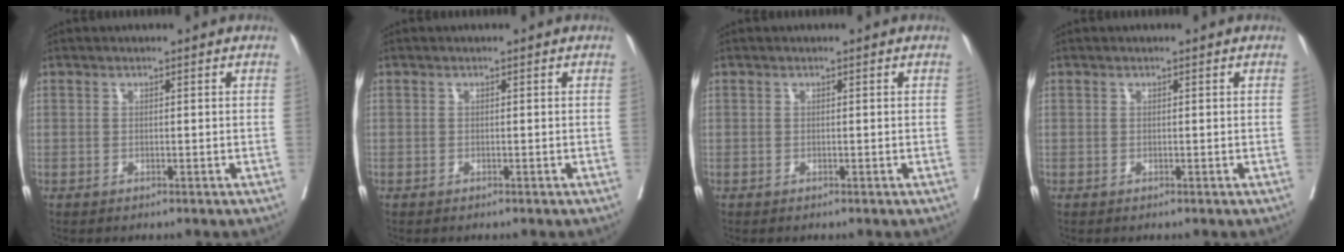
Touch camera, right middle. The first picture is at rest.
{"total": 0.0}
{"total": 0.0}
{"total": 0.0}